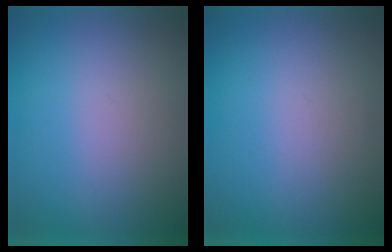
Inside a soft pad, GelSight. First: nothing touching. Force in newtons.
{"total": 0.0}